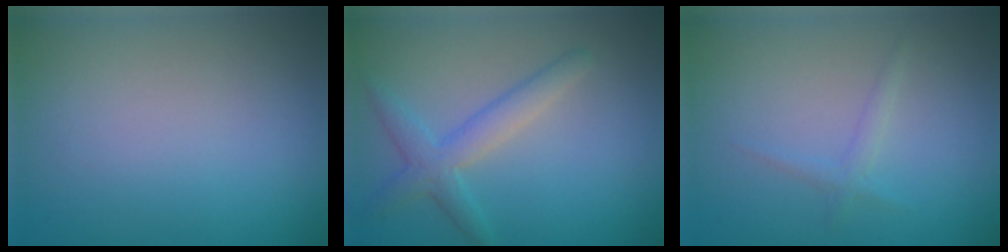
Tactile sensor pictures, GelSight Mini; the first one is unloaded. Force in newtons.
{"total": 3.0, "press": 3.0, "slide": 0.1}
{"total": 1.1, "press": 1.1, "slide": 0.1}